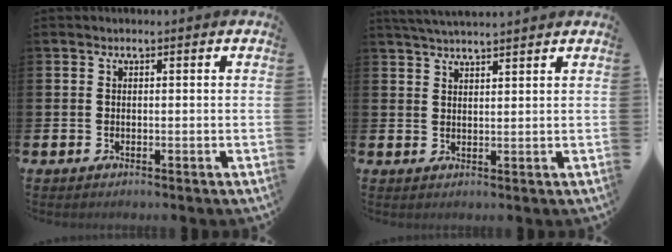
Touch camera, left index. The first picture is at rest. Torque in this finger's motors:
{"motor_torque": [-0.05, -0.40, 0.42, 0.11]}